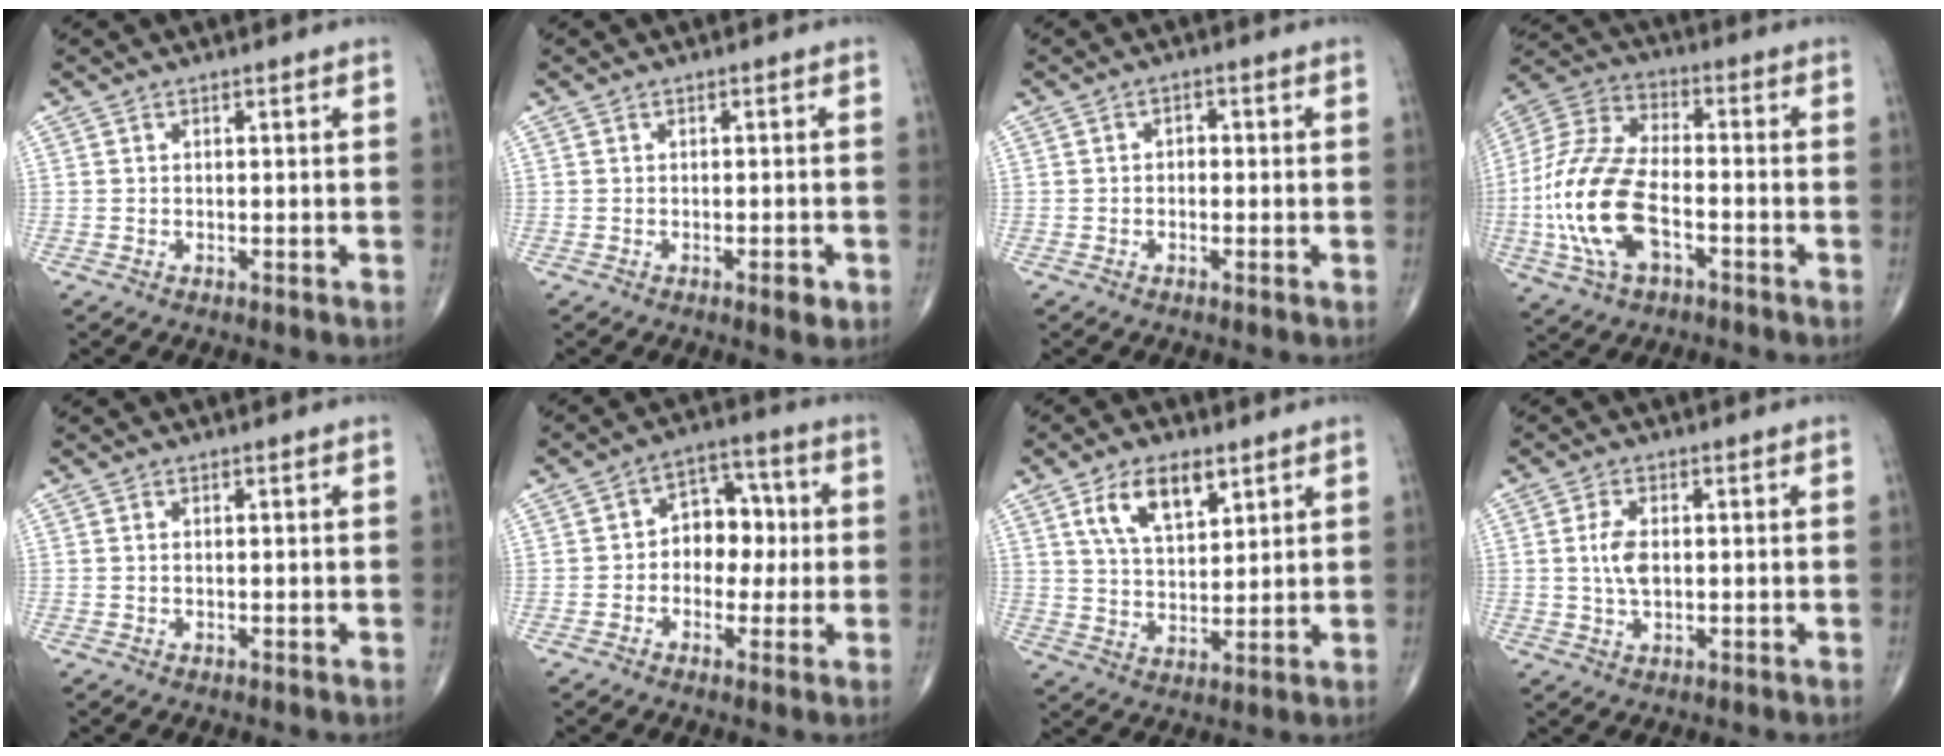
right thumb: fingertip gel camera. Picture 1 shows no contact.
{"total": 2.2, "force": [-1.0, 0.7, 1.8], "torque": [-0.022, -0.001, -0.014]}
{"total": 1.5, "force": [-0.2, 1.2, 1.0], "torque": [-0.002, 0.007, -0.009]}
{"total": 18.4, "force": [-4.7, 9.8, 14.9], "torque": [-0.321, 0.025, -0.087]}
{"total": 0.0}
{"total": 8.9, "force": [-0.1, 6.6, 5.9], "torque": [-0.039, 0.030, -0.013]}
{"total": 9.9, "force": [5.1, 4.9, 7.0], "torque": [-0.111, -0.021, 0.098]}
{"total": 4.8, "force": [0.4, 2.5, 4.0], "torque": [-0.084, -0.001, 0.007]}